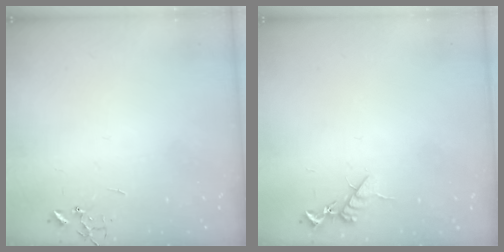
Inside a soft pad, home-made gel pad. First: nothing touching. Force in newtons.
{"total": 9.1, "press": 9.1, "slide": 0.6}